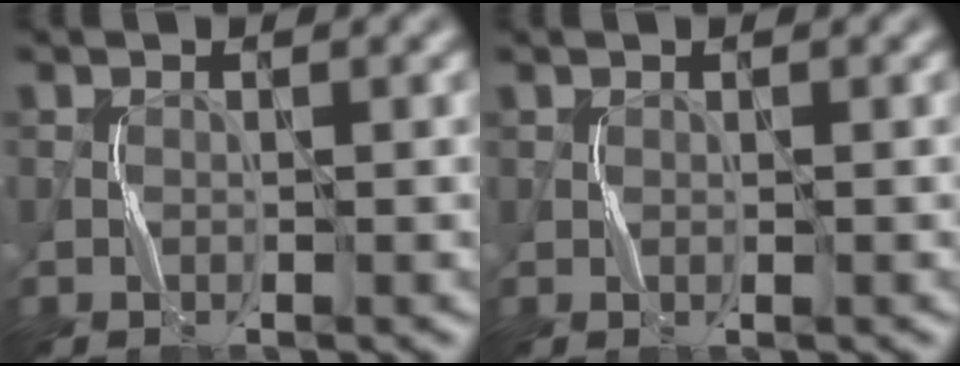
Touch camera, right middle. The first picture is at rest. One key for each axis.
{"total": 0.0}